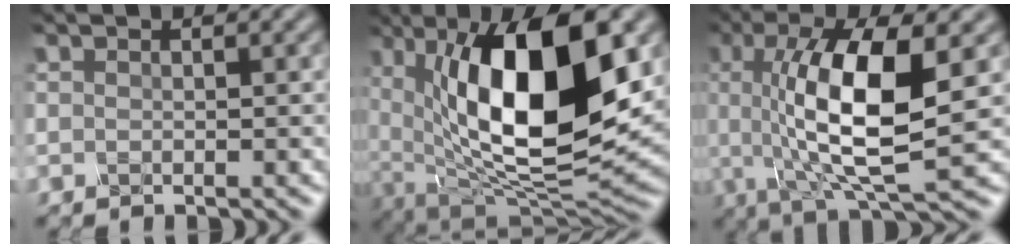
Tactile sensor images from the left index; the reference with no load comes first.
{"total": 14.4, "force": [2.7, 6.1, 12.8], "torque": [-0.202, -0.012, 0.047]}
{"total": 10.2, "force": [0.3, 3.2, 9.7], "torque": [-0.169, -0.002, 0.010]}